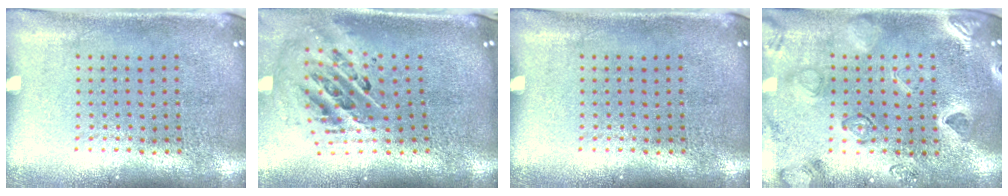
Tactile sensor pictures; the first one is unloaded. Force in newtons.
{"total": 1.9, "press": 1.5, "slide": 1.2}
{"total": 0.0}
{"total": 2.3, "press": 2.2, "slide": 0.8}